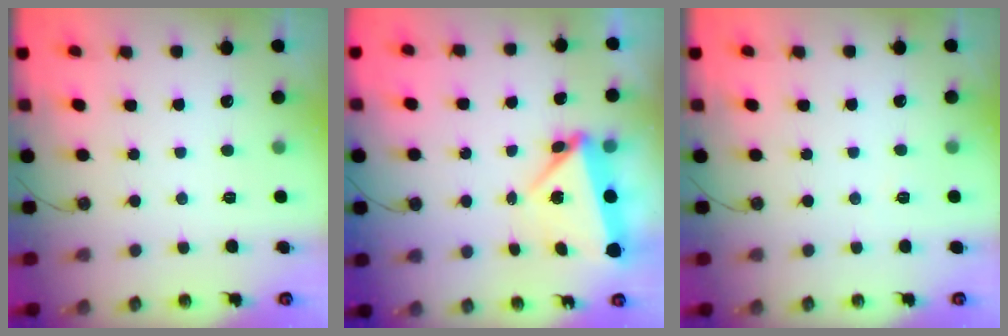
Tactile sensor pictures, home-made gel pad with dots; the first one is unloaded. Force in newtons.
{"total": 9.3, "press": 4.9, "slide": 7.9}
{"total": 3.7, "press": 2.9, "slide": 2.2}